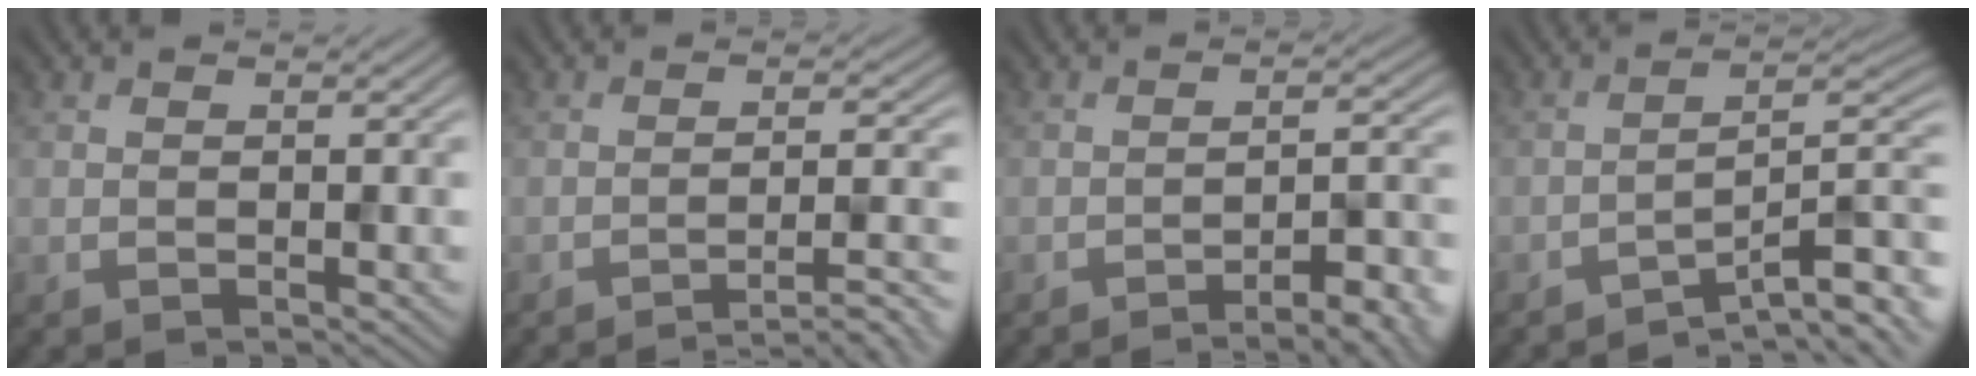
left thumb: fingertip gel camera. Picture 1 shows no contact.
{"total": 5.6, "force": [-4.3, 0.6, 3.6], "torque": [-0.054, 0.018, -0.071]}
{"total": 7.4, "force": [-4.9, 1.7, 5.2], "torque": [-0.064, 0.011, -0.067]}
{"total": 9.7, "force": [-6.0, 2.0, 7.3], "torque": [-0.097, 0.004, -0.090]}